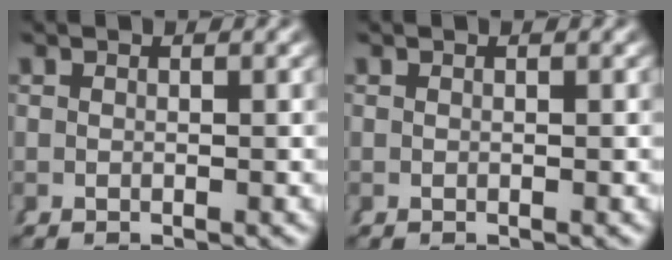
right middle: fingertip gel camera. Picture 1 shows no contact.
{"total": 0.0}